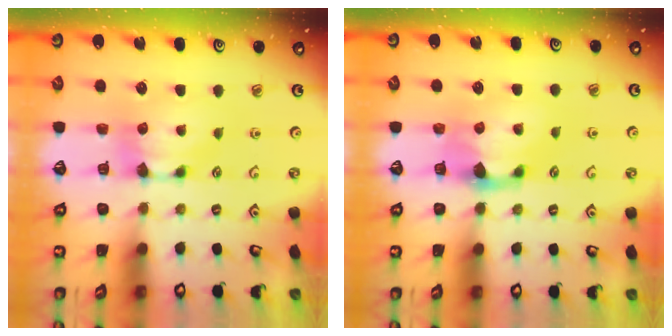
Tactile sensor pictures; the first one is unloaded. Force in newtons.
{"total": 1.6, "press": 1.2, "slide": 1.1}